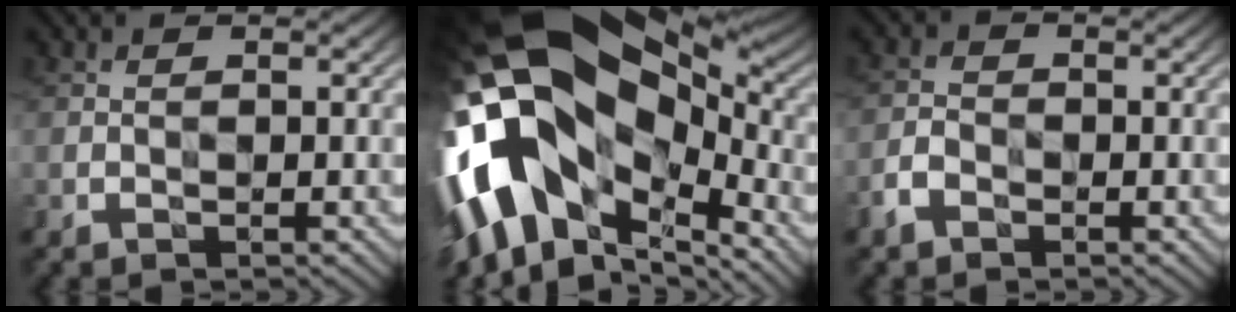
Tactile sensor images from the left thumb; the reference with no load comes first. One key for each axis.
{"total": 20.1, "fx": -2.2, "fy": 13.0, "fz": 15.1, "tx": -0.306, "ty": -0.038, "tz": -0.003}
{"total": 2.3, "fx": -1.5, "fy": 1.4, "fz": 0.9, "tx": -0.023, "ty": -0.002, "tz": -0.041}